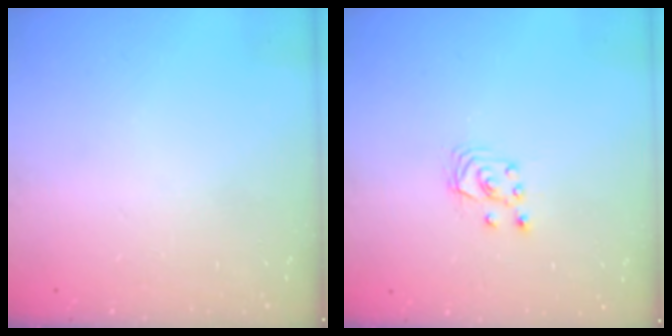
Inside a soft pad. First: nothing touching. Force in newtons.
{"total": 3.5, "press": 3.5, "slide": 0.4}